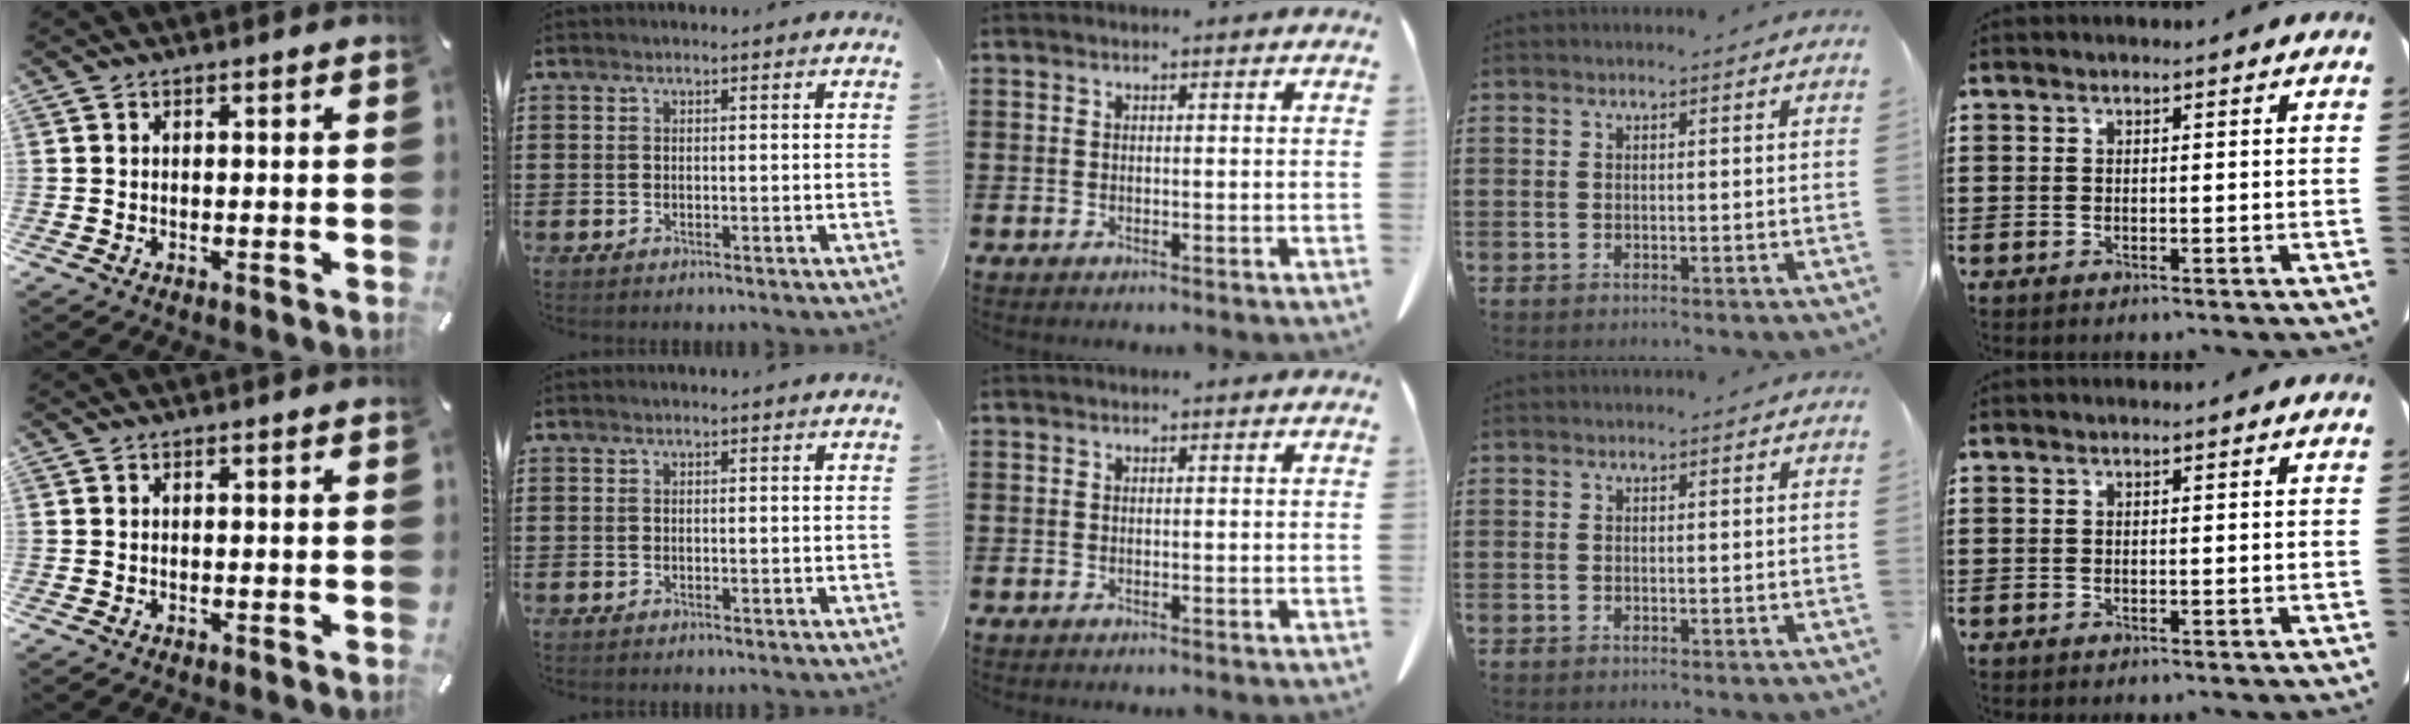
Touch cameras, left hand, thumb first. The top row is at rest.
{}